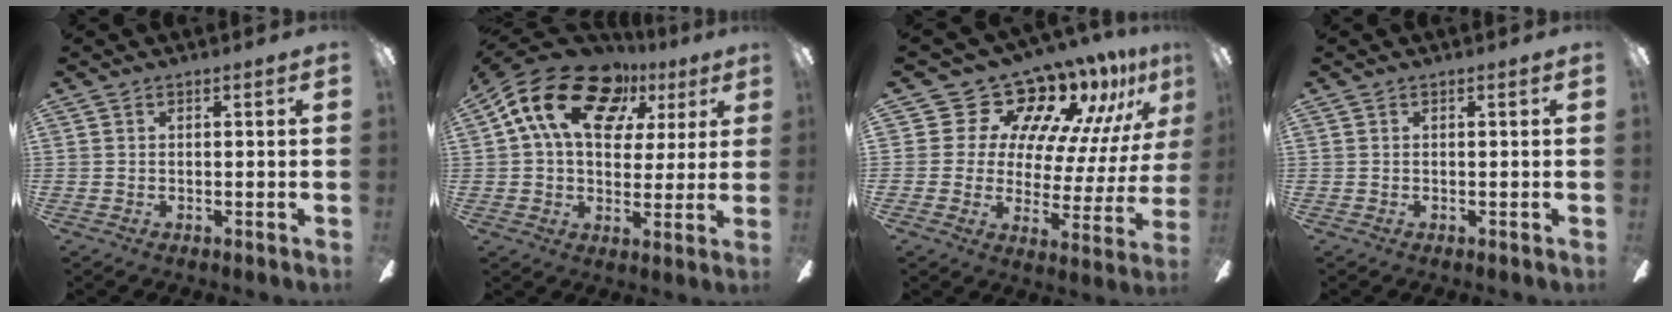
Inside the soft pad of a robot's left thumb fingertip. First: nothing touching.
{"total": 18.5, "force": [9.0, 11.9, 11.1], "torque": [-0.182, -0.028, 0.165]}
{"total": 18.3, "force": [14.8, 8.7, 6.2], "torque": [-0.115, -0.116, 0.268]}
{"total": 0.0}